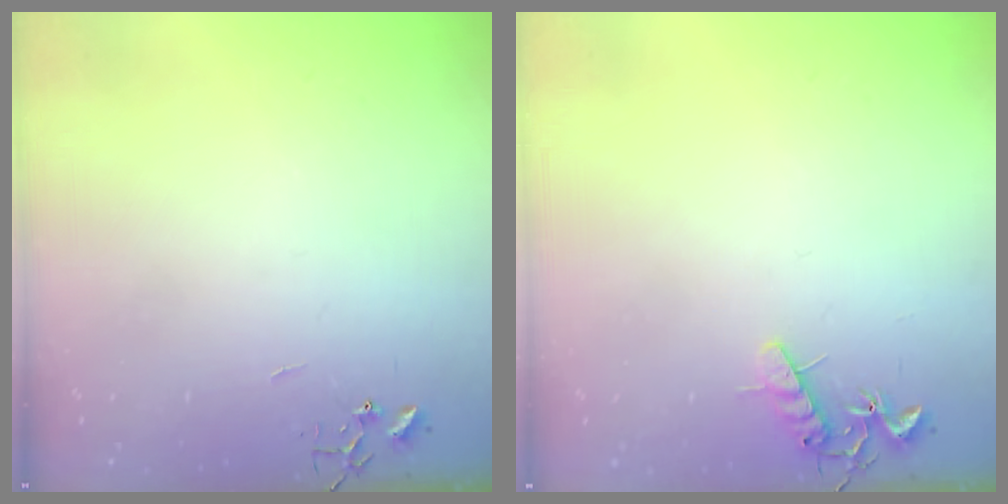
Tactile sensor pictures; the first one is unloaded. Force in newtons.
{"total": 8.0, "press": 8.0, "slide": 0.4}